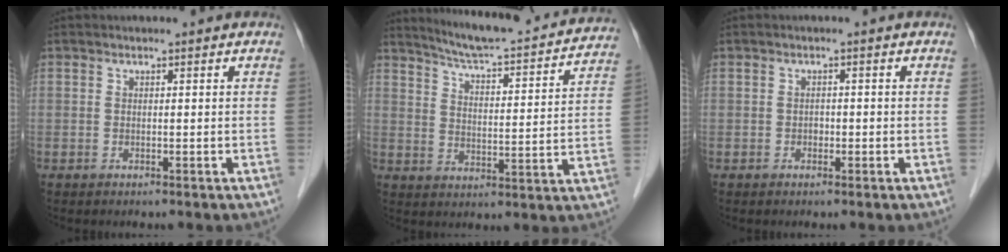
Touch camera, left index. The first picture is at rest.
{"total": 20.1, "force": [18.7, 1.5, 7.2], "torque": [-0.108, -0.023, 0.246]}
{"total": 0.9, "force": [-0.3, 0.6, 0.5], "torque": [-0.007, 0.003, -0.006]}